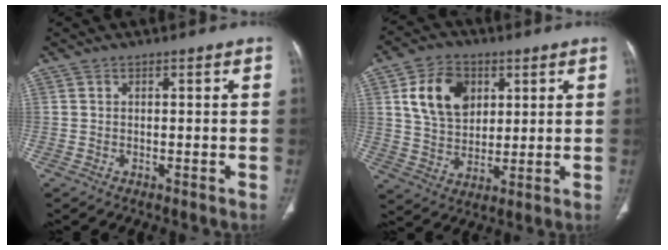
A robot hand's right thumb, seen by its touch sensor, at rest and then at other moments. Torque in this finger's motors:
{"motor_torque": [-0.83, 0.89, 0.25, -0.24, 0.07]}